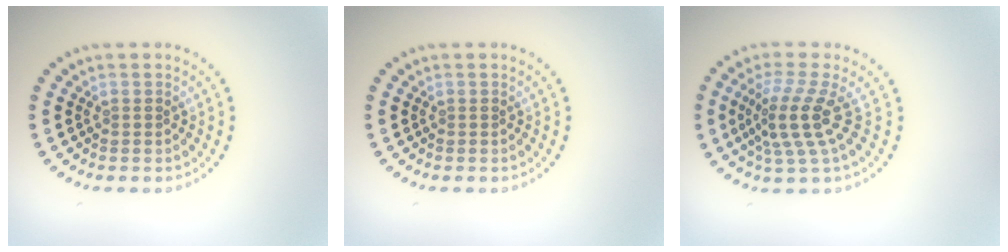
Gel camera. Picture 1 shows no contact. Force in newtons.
{"total": 0.0}
{"total": 3.9, "press": 2.9, "slide": 2.6}